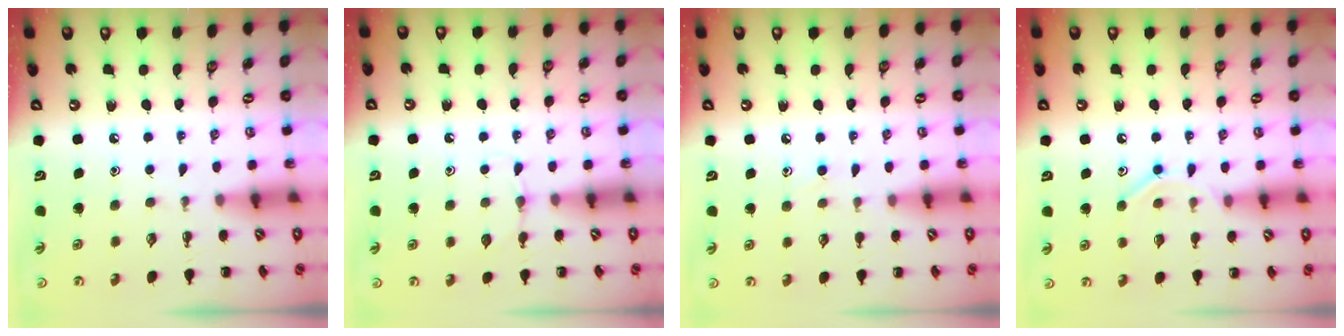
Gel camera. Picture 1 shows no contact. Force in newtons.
{"total": 3.7, "press": 3.5, "slide": 1.3}
{"total": 6.7, "press": 6.3, "slide": 2.1}
{"total": 8.4, "press": 8.4, "slide": 1.0}